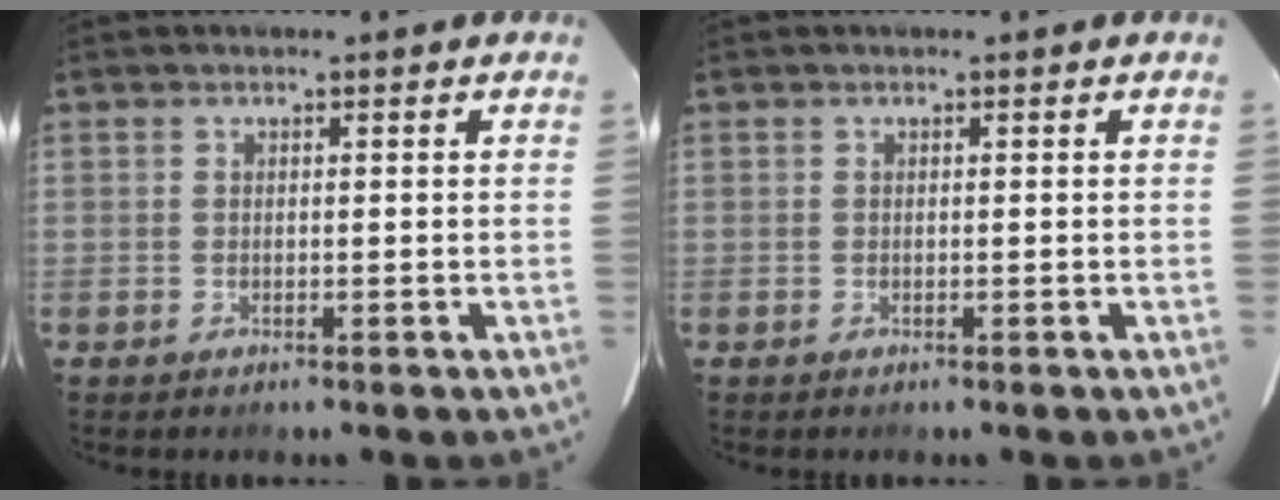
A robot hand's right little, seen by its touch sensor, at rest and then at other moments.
{"total": 0.0}